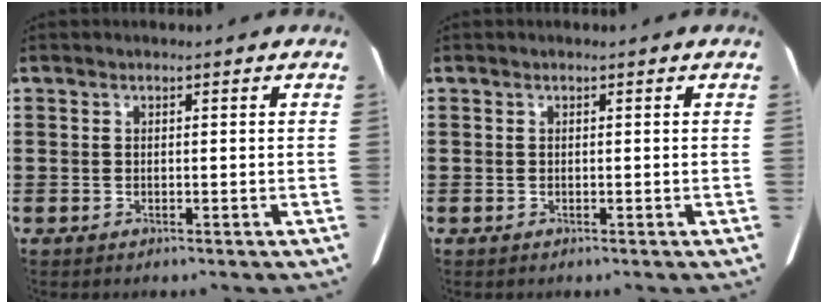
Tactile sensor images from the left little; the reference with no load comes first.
{"total": 0.0}